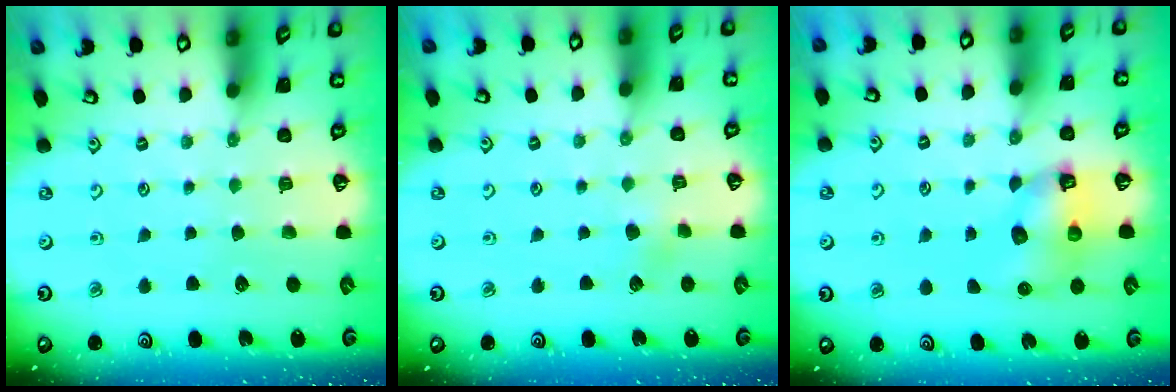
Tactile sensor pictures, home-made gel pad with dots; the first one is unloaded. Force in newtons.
{"total": 2.2, "press": 2.1, "slide": 0.5}
{"total": 7.0, "press": 7.0, "slide": 0.1}